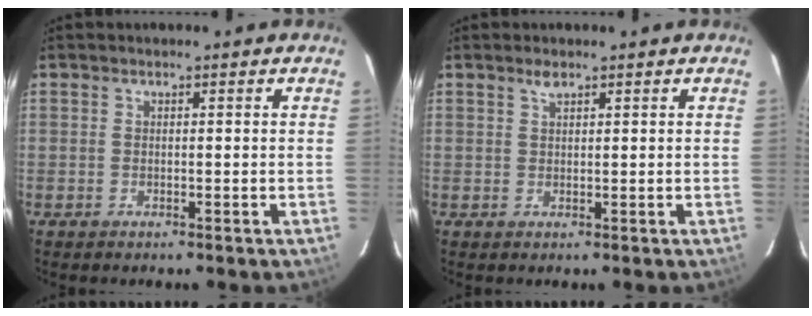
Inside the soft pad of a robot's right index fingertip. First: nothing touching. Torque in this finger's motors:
{"motor_torque": [0.01, 0.00, 0.00, 0.02]}